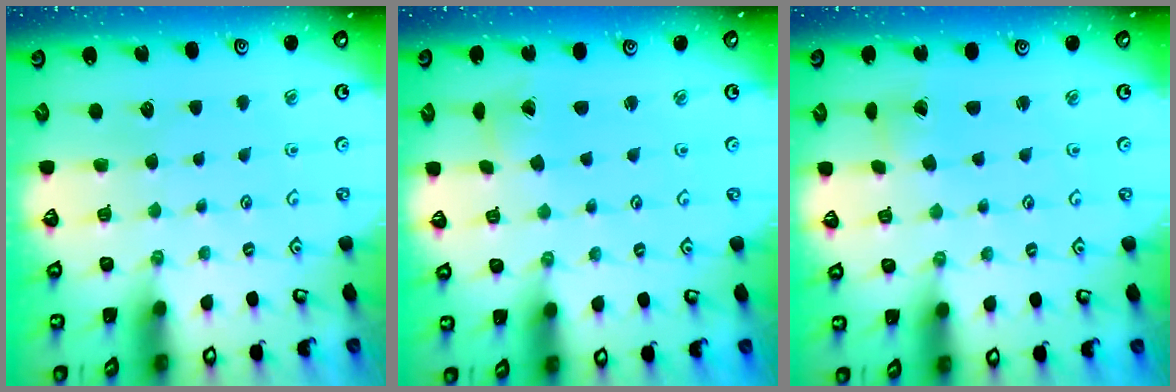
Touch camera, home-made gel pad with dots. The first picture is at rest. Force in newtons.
{"total": 1.2, "press": 1.2, "slide": 0.1}
{"total": 0.9, "press": 0.9, "slide": 0.0}